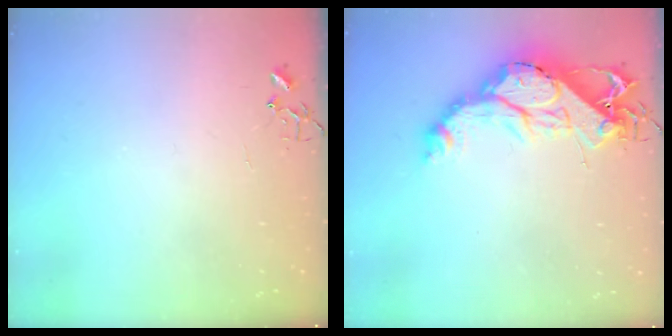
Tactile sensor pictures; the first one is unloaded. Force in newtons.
{"total": 18.0, "press": 17.9, "slide": 1.7}